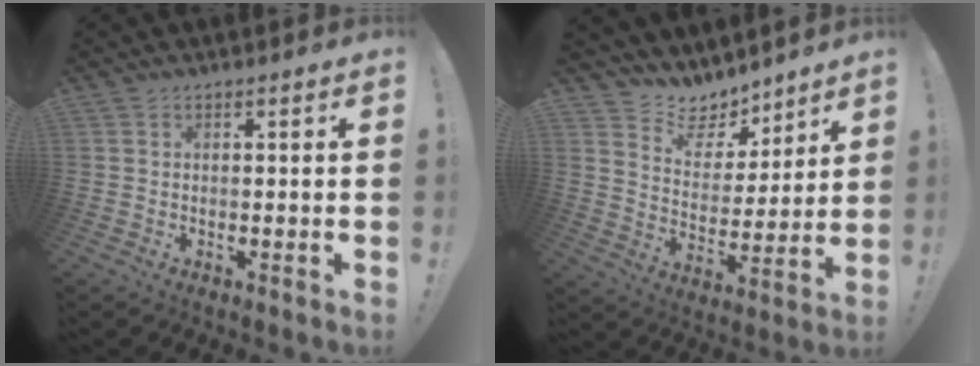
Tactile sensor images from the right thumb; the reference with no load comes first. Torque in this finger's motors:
{"motor_torque": [-0.68, 0.40, -0.20, 1.06, 0.15]}